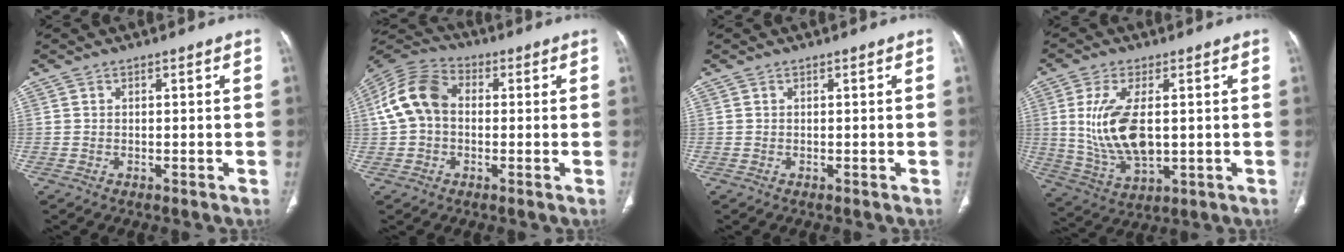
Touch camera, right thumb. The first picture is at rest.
{"total": 11.5, "force": [0.7, 8.4, 7.9], "torque": [-0.154, 0.032, 0.001]}
{"total": 0.0}
{"total": 13.0, "force": [1.0, 6.3, 11.3], "torque": [-0.230, -0.013, 0.034]}